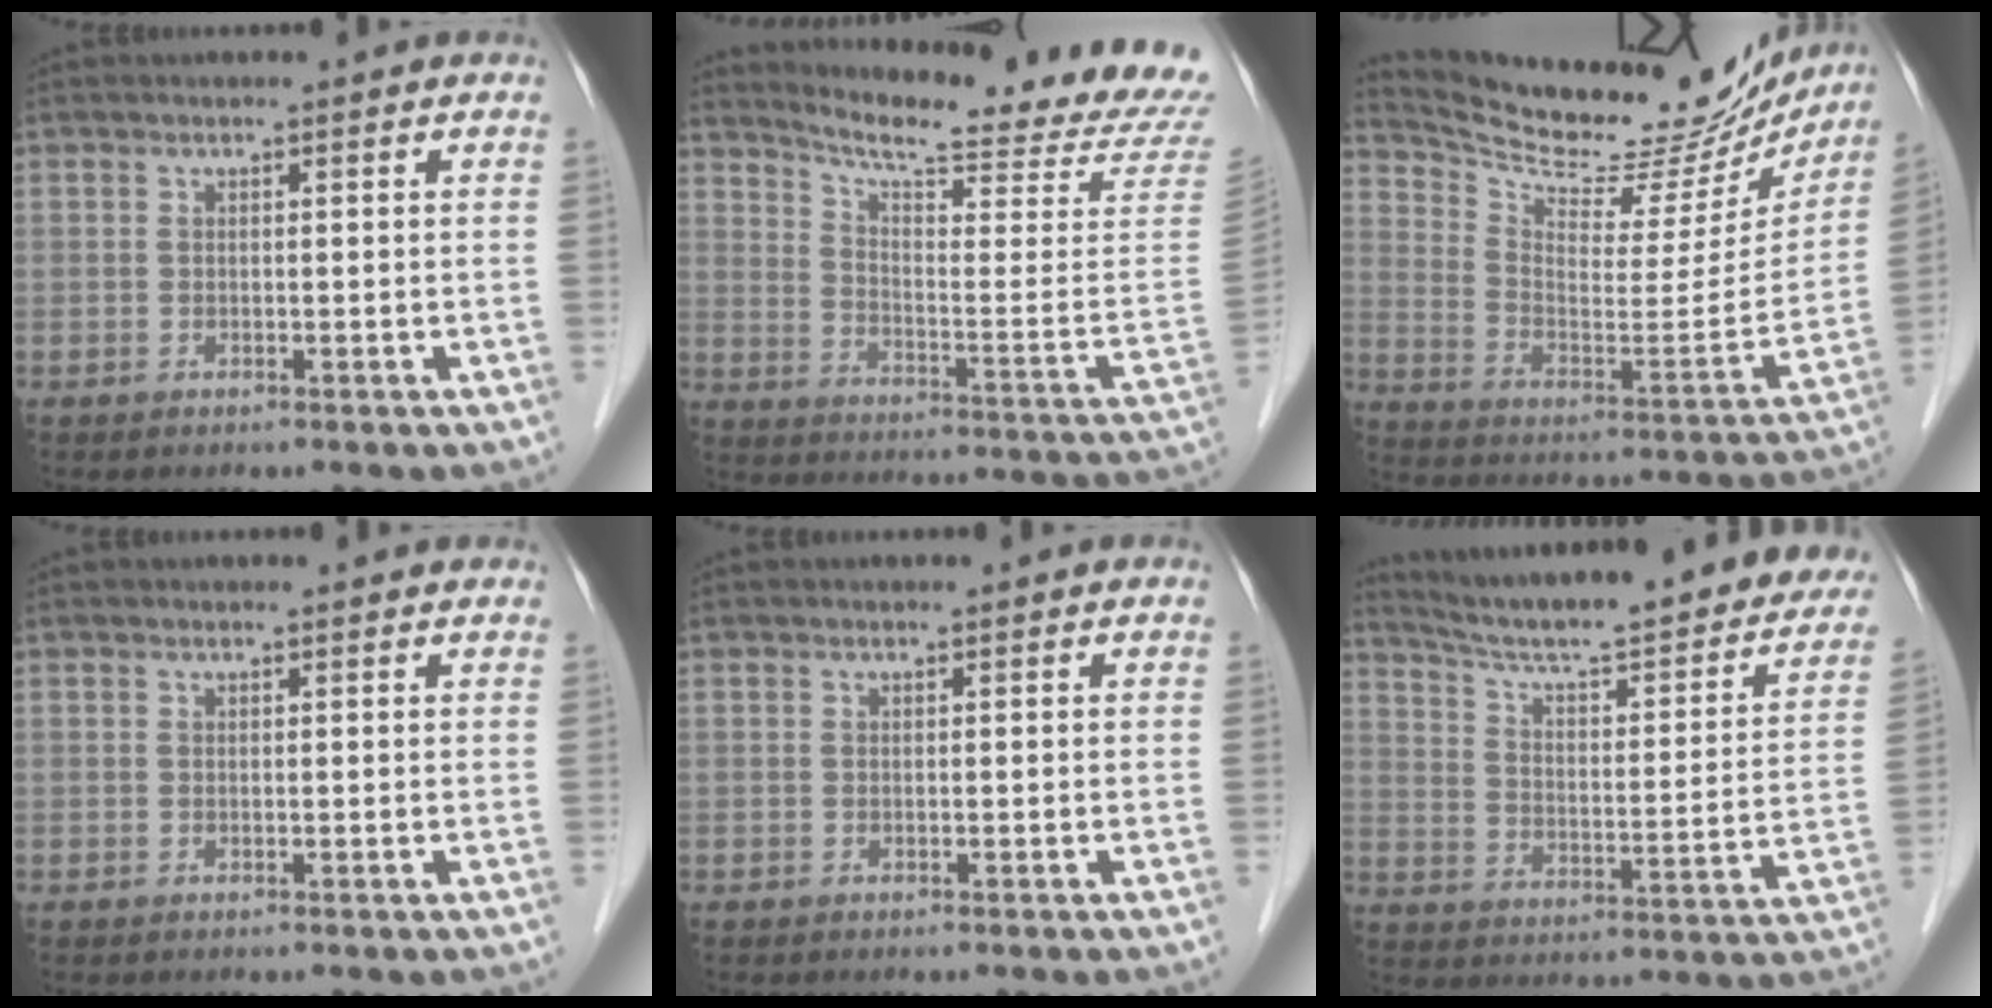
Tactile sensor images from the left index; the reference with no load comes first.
{"total": 21.4, "force": [20.0, -1.0, 7.4], "torque": [-0.130, -0.120, 0.254]}
{"total": 23.5, "force": [21.4, 6.0, 7.5], "torque": [-0.121, -0.045, 0.302]}
{"total": 0.8, "force": [0.8, 0.2, 0.1], "torque": [-0.013, 0.002, 0.006]}
{"total": 0.0}
{"total": 29.4, "force": [25.8, 4.3, 13.6], "torque": [-0.204, -0.051, 0.333]}